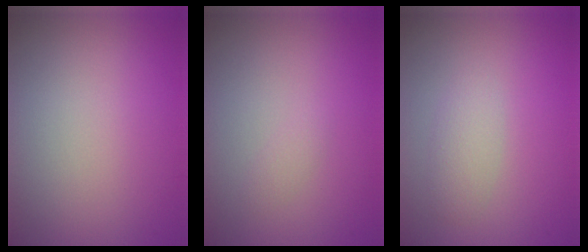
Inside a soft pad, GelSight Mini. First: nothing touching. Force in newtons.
{"total": 0.6, "press": 0.6, "slide": 0.0}
{"total": 1.7, "press": 1.7, "slide": 0.2}